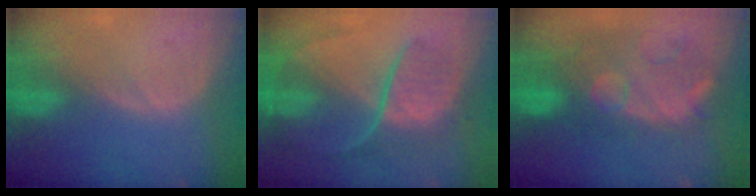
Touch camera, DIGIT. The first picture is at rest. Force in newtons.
{"total": 8.8, "press": 7.5, "slide": 4.6}
{"total": 11.1, "press": 10.3, "slide": 4.1}